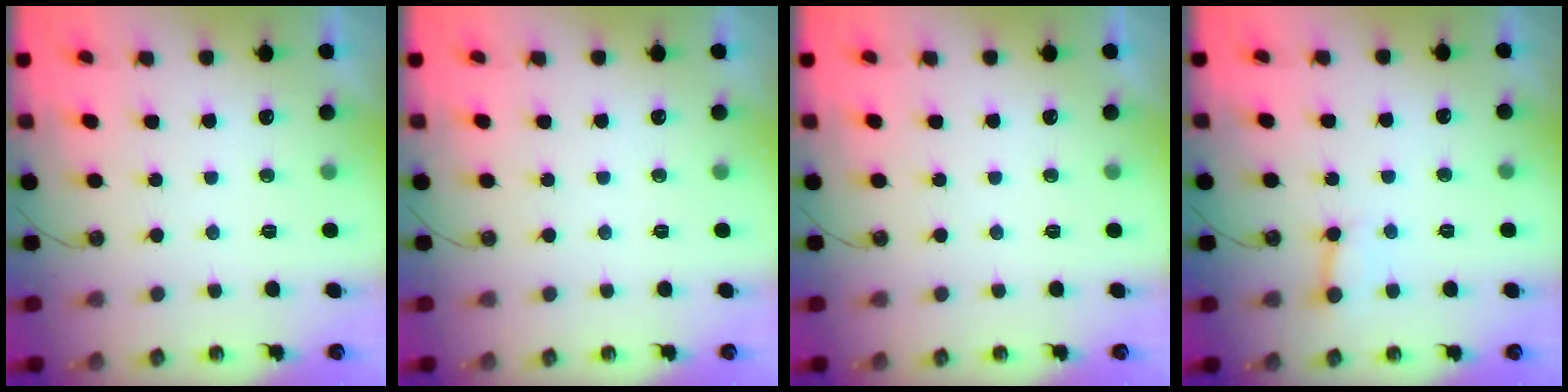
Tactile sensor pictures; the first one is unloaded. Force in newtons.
{"total": 0.0}
{"total": 0.0}
{"total": 6.1, "press": 6.1, "slide": 0.6}